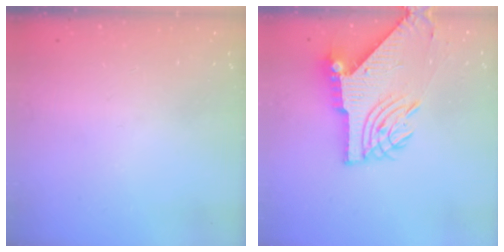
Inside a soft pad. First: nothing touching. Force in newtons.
{"total": 9.4, "press": 9.4, "slide": 1.1}